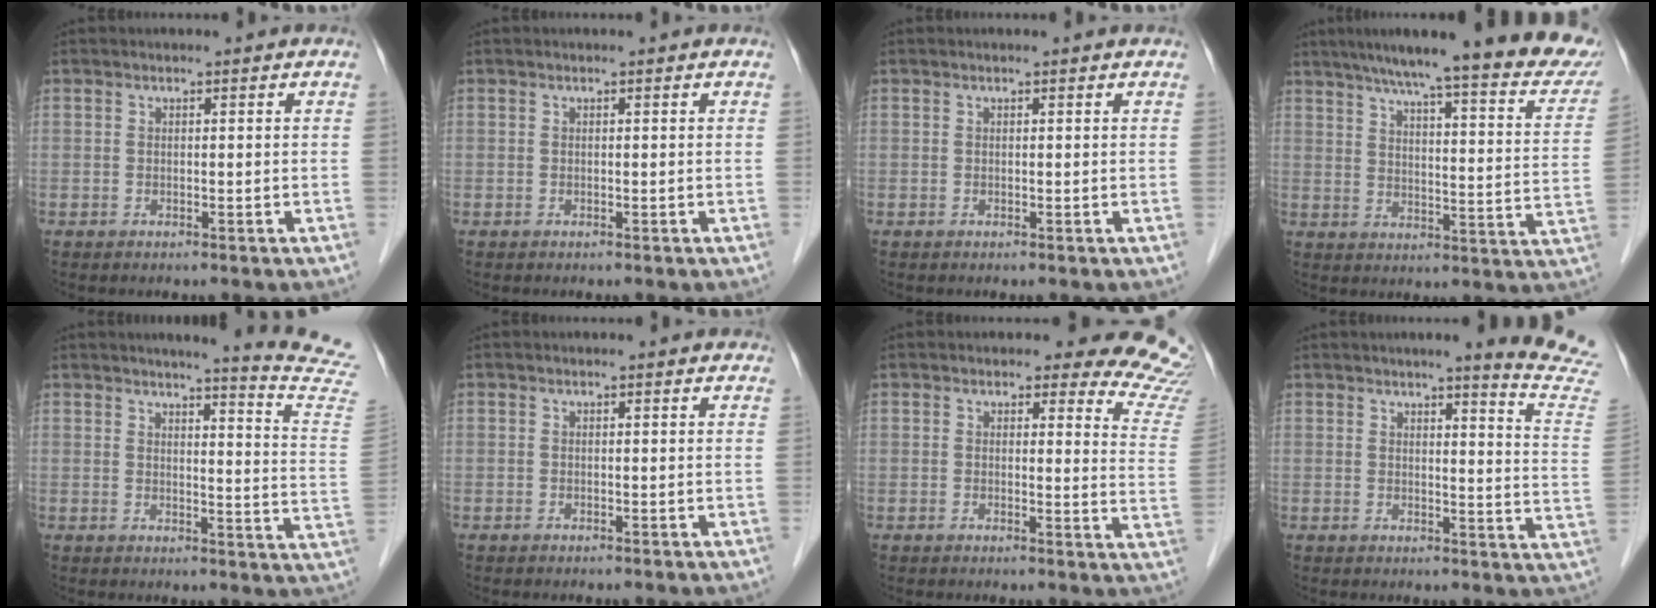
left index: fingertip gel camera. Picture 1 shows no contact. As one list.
[{"total": 0.0}, {"total": 0.0}, {"total": 24.3, "force": [20.0, 2.7, 13.6], "torque": [-0.189, -0.023, 0.244]}, {"total": 14.7, "force": [13.6, -1.7, 5.2], "torque": [-0.066, -0.110, 0.133]}, {"total": 0.0}, {"total": 12.6, "force": [11.9, 2.7, 3.1], "torque": [0.005, -0.099, 0.084]}, {"total": 12.8, "force": [11.3, -1.3, 5.7], "torque": [-0.063, -0.086, 0.106]}]